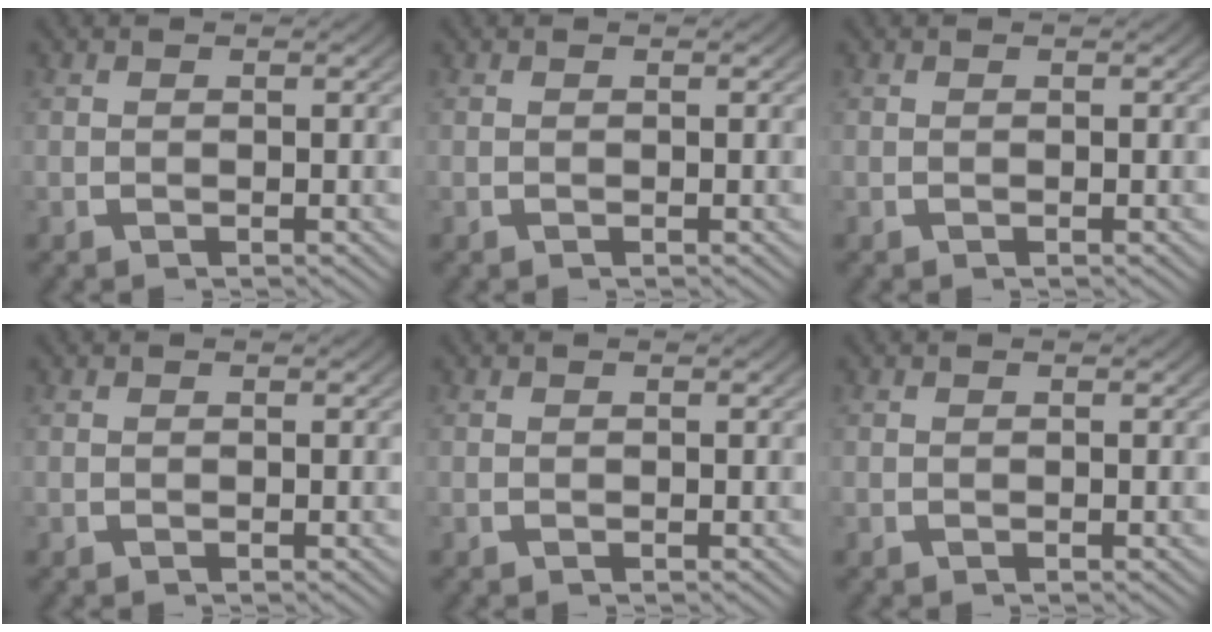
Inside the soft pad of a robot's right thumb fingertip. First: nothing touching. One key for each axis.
{"total": 0.0}
{"total": 0.0}
{"total": 0.0}
{"total": 0.0}
{"total": 0.0}